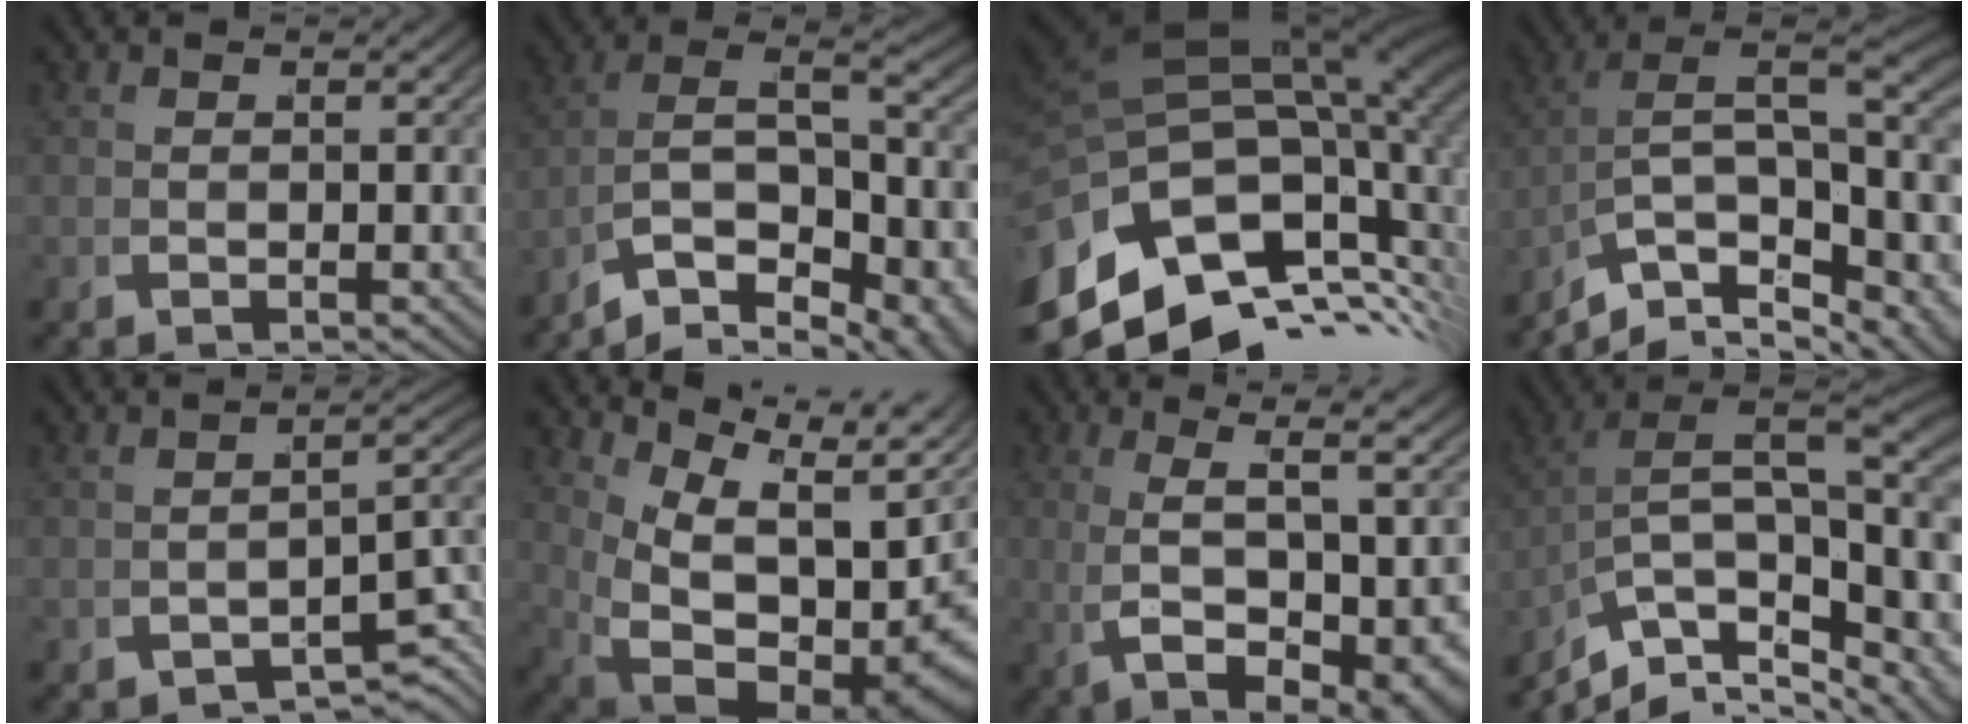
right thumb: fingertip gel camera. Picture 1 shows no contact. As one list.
[{"total": 13.6, "force": [-3.2, 9.2, 9.4], "torque": [-0.202, -0.053, -0.041]}, {"total": 23.4, "force": [-2.4, 16.6, 16.3], "torque": [-0.284, -0.015, -0.037]}, {"total": 13.3, "force": [-2.2, 9.0, 9.5], "torque": [-0.174, -0.044, -0.024]}, {"total": 4.5, "force": [-2.6, 1.9, 3.2], "torque": [-0.035, -0.001, -0.029]}, {"total": 15.4, "force": [-1.0, 9.5, 12.0], "torque": [-0.196, -0.035, 0.010]}, {"total": 9.4, "force": [0.7, 3.8, 8.5], "torque": [-0.152, -0.017, 0.032]}, {"total": 11.8, "force": [-2.0, 7.4, 9.0], "torque": [-0.143, -0.034, -0.022]}]